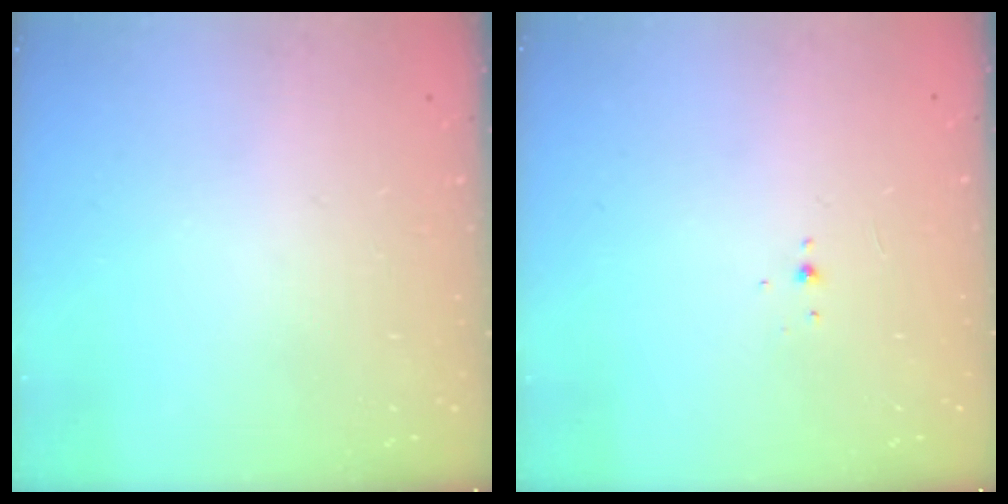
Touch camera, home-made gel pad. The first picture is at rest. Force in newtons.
{"total": 2.1, "press": 1.9, "slide": 0.8}